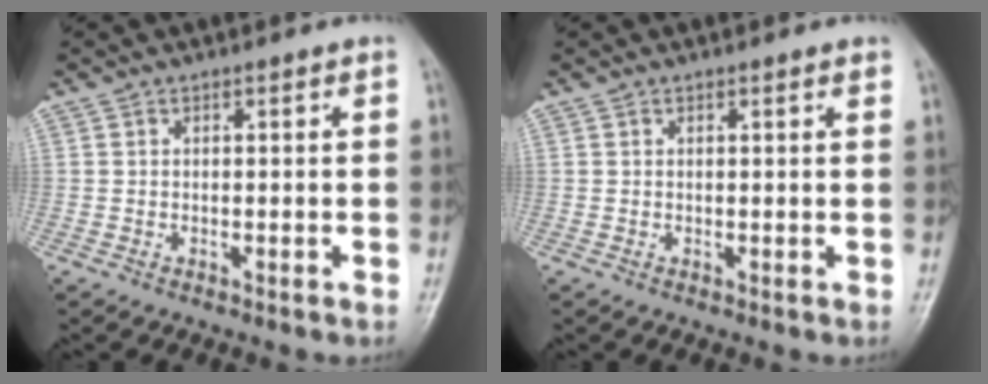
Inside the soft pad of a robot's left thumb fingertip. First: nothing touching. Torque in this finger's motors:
{"motor_torque": [-0.01, -0.06, -0.34, 0.12, 0.00]}